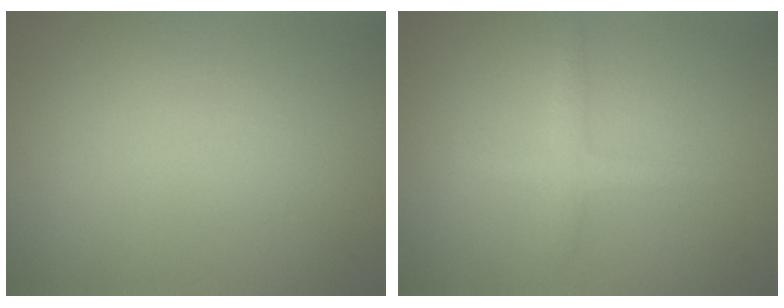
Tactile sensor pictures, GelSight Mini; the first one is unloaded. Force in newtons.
{"total": 1.6, "press": 1.6, "slide": 0.1}